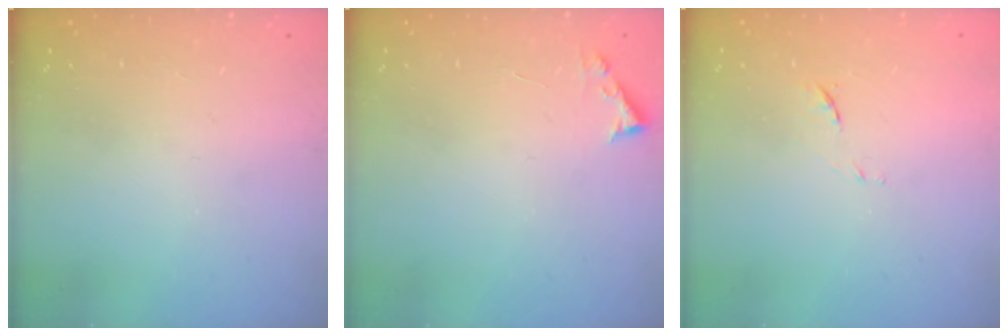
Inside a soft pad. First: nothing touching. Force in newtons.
{"total": 3.6, "press": 3.6, "slide": 0.5}
{"total": 7.8, "press": 7.7, "slide": 0.6}